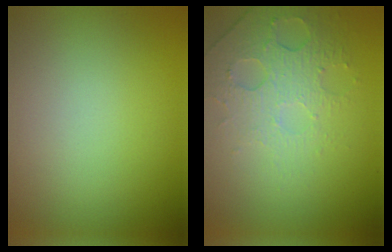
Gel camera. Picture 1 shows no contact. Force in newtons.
{"total": 4.7, "press": 3.2, "slide": 3.5}